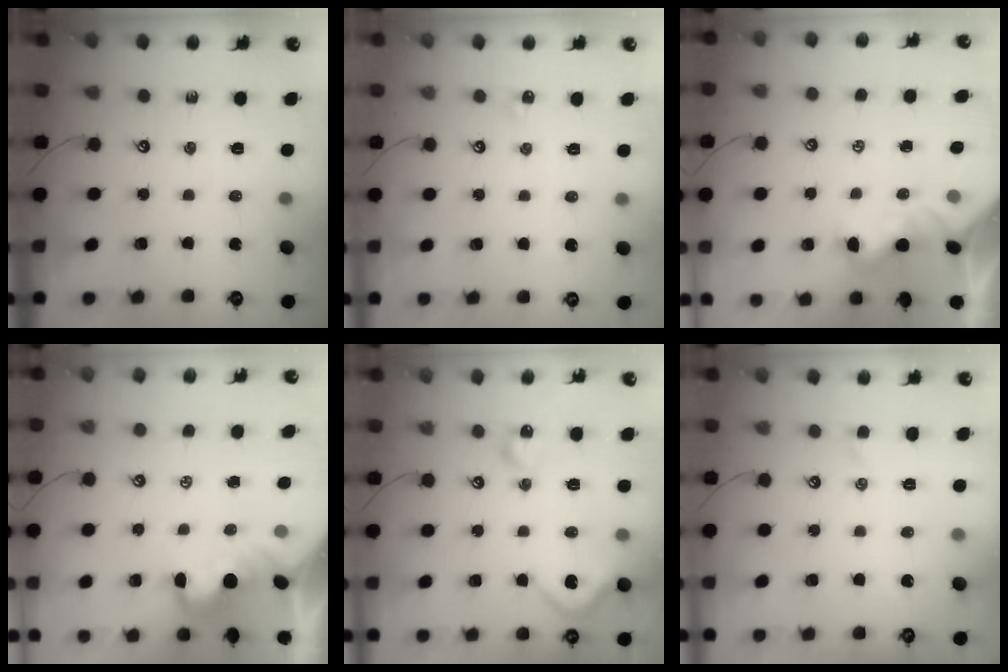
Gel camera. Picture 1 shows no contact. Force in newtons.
{"total": 3.2, "press": 3.2, "slide": 0.5}
{"total": 0.8, "press": 0.6, "slide": 0.5}
{"total": 4.0, "press": 3.9, "slide": 0.9}
{"total": 11.8, "press": 11.7, "slide": 1.2}
{"total": 1.2, "press": 1.2, "slide": 0.4}